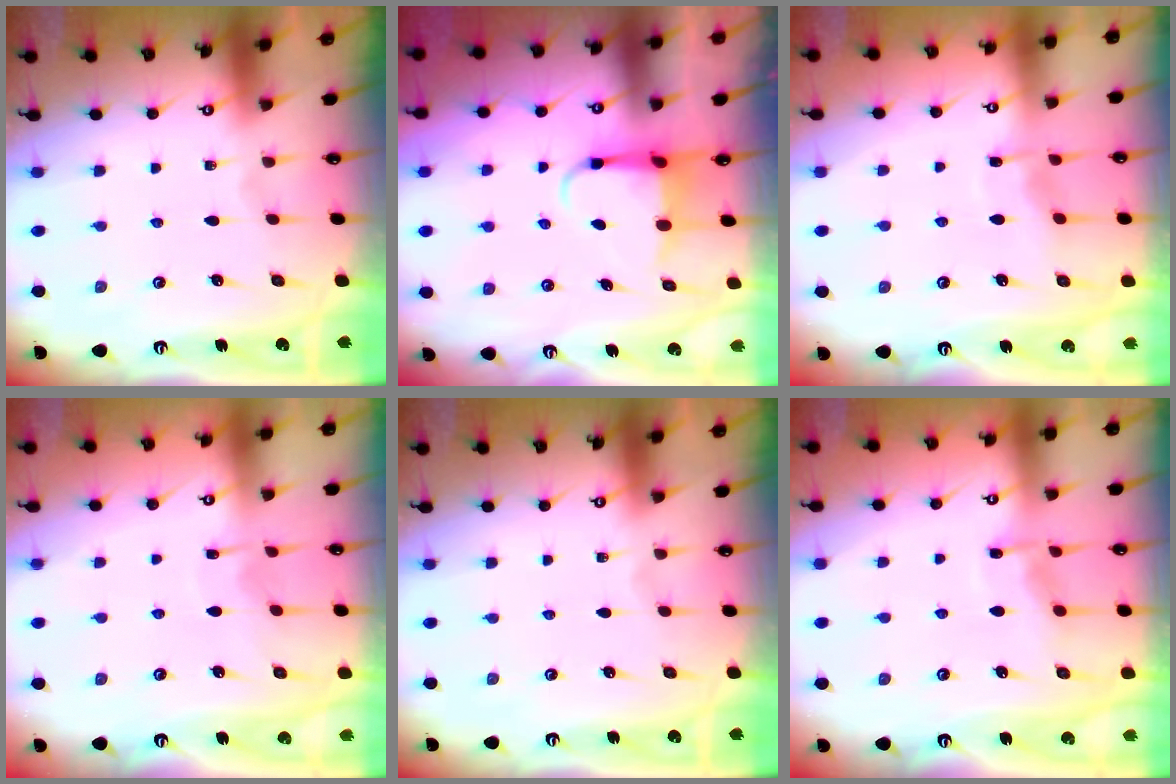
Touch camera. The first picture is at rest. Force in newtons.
{"total": 4.0, "press": 3.9, "slide": 0.5}
{"total": 5.1, "press": 5.0, "slide": 0.6}
{"total": 4.0, "press": 4.0, "slide": 0.4}
{"total": 0.0}
{"total": 7.0, "press": 6.9, "slide": 0.7}